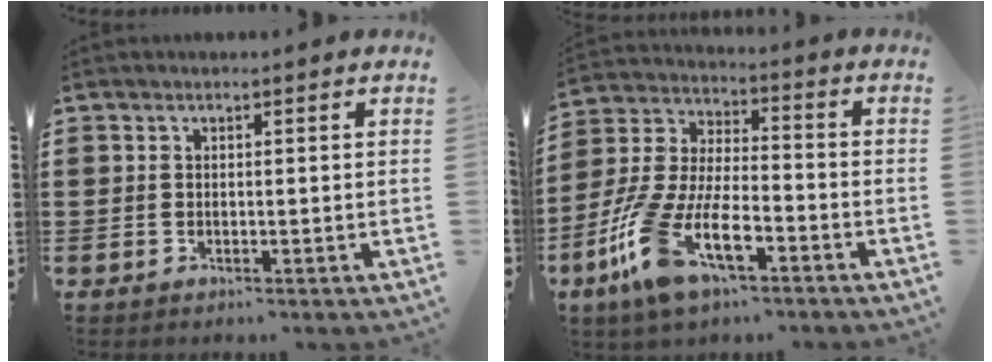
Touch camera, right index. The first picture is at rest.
{"total": 12.6, "force": [-6.4, 4.9, 9.6], "torque": [-0.236, -0.010, -0.130]}